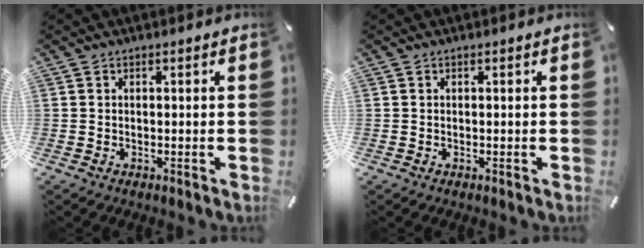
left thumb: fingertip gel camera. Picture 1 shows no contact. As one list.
[{"total": 0.0}]